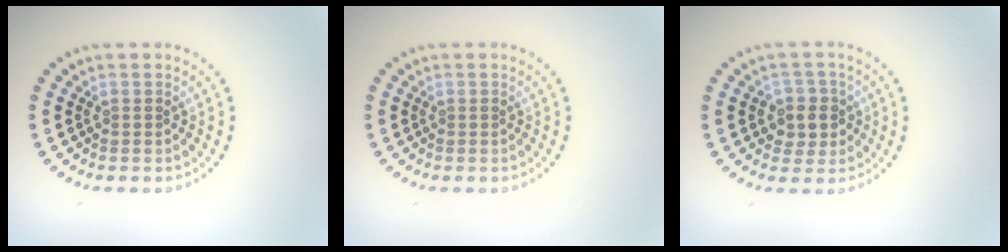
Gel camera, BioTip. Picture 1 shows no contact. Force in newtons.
{"total": 0.0}
{"total": 2.6, "press": 2.5, "slide": 0.9}